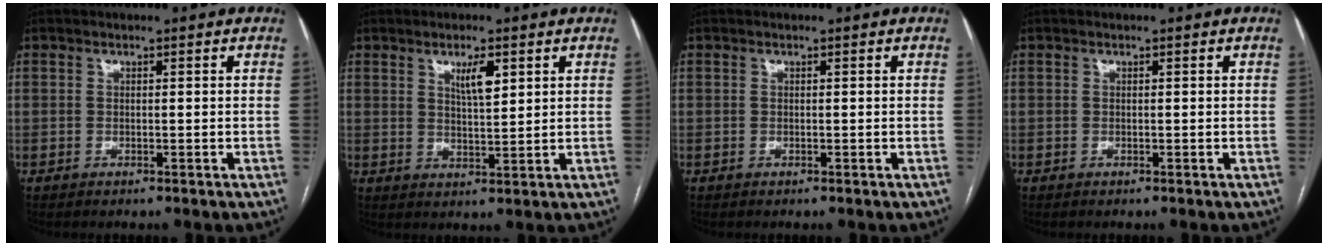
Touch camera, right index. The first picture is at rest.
{"total": 4.2, "force": [2.1, 0.9, 3.6], "torque": [-0.062, -0.003, 0.038]}
{"total": 0.0}
{"total": 0.0}